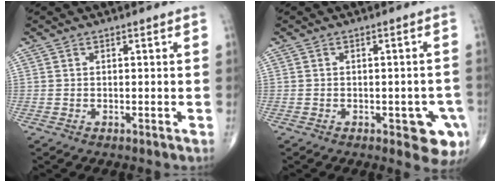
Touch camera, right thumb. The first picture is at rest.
{"total": 7.3, "force": [-2.9, 3.1, 5.9], "torque": [-0.045, 0.002, -0.030]}